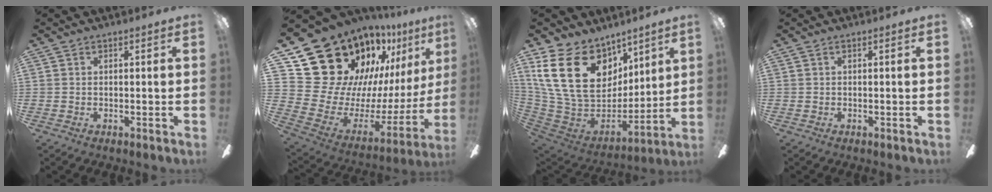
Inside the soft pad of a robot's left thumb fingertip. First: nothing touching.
{"total": 26.1, "force": [19.1, 15.1, 9.5], "torque": [-0.153, -0.149, 0.393]}
{"total": 25.0, "force": [10.3, 17.2, 14.8], "torque": [-0.320, -0.041, 0.194]}
{"total": 0.0}